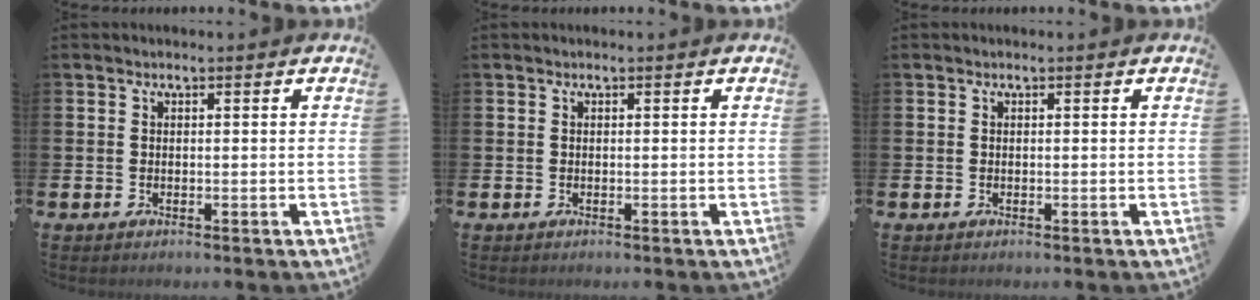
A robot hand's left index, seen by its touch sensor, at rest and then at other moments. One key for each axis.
{"total": 0.0}
{"total": 0.0}